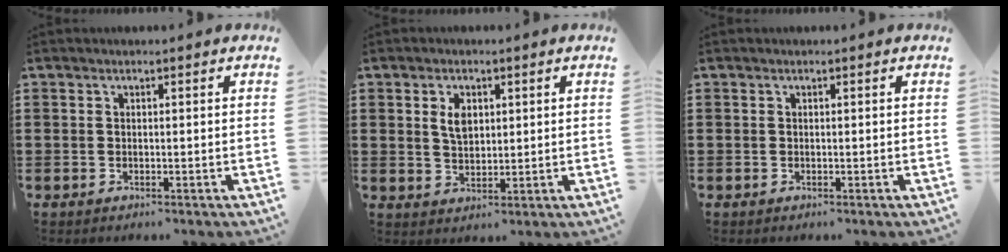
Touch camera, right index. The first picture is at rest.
{"total": 3.6, "force": [1.2, 2.2, 2.6], "torque": [-0.050, 0.005, 0.019]}
{"total": 0.0}